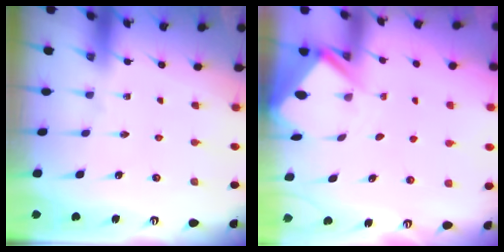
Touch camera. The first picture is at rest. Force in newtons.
{"total": 3.0, "press": 3.0, "slide": 0.3}